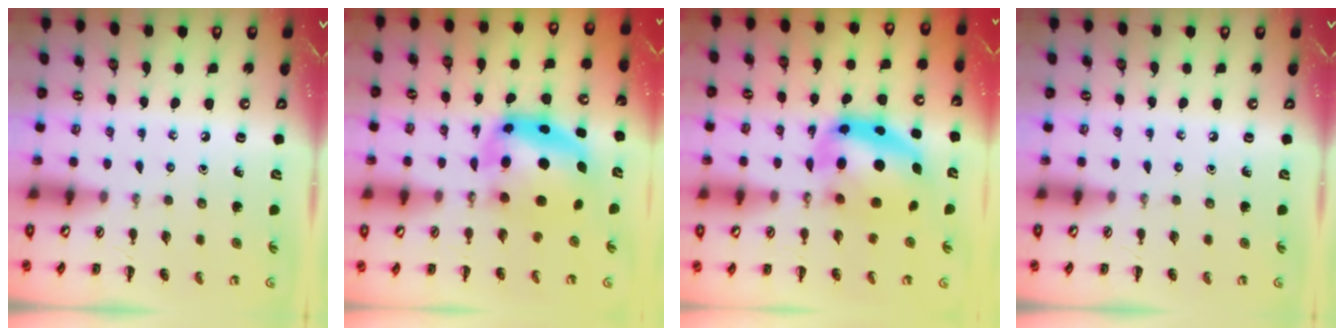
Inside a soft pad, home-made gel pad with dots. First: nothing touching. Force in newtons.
{"total": 8.3, "press": 8.1, "slide": 1.9}
{"total": 12.0, "press": 11.7, "slide": 2.9}
{"total": 0.0}